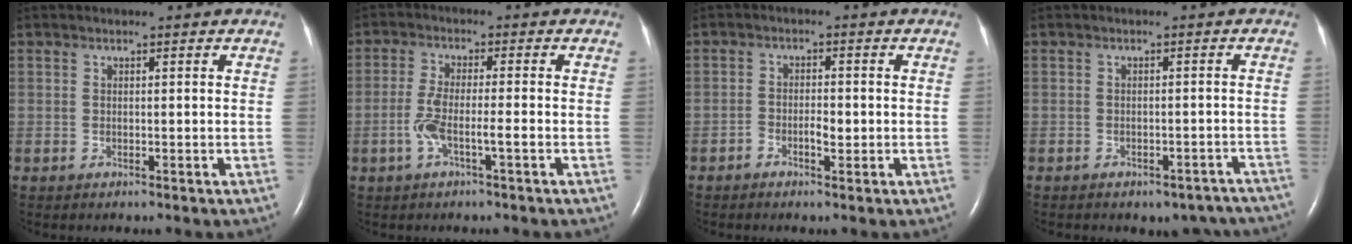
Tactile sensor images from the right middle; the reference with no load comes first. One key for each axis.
{"total": 4.6, "fx": -1.7, "fy": 0.4, "fz": 4.3, "tx": -0.093, "ty": 0.005, "tz": -0.035}
{"total": 2.6, "fx": -0.9, "fy": 1.0, "fz": 2.2, "tx": -0.038, "ty": 0.004, "tz": -0.014}
{"total": 10.1, "fx": -8.9, "fy": 4.3, "fz": 2.3, "tx": -0.022, "ty": 0.016, "tz": -0.087}